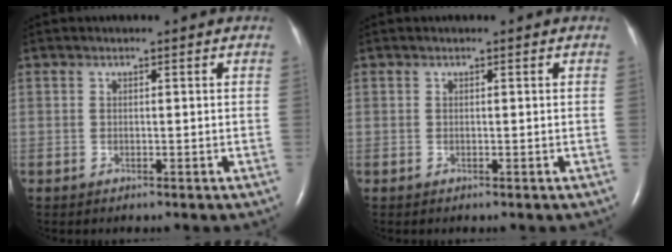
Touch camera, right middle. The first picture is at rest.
{"total": 0.0}